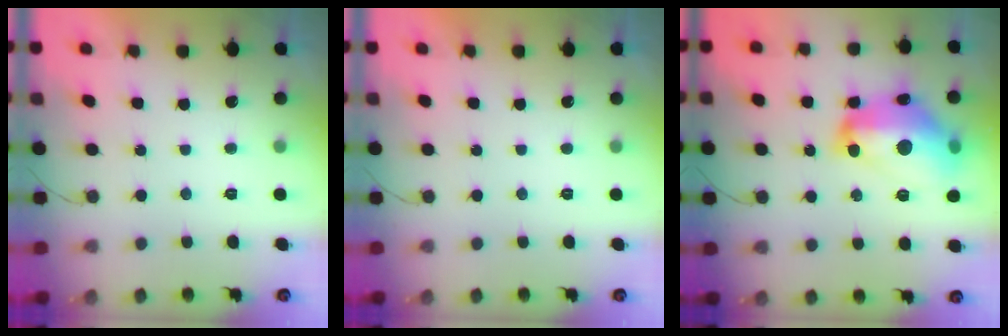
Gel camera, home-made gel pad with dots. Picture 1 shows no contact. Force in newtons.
{"total": 0.0}
{"total": 19.9, "press": 19.8, "slide": 2.3}